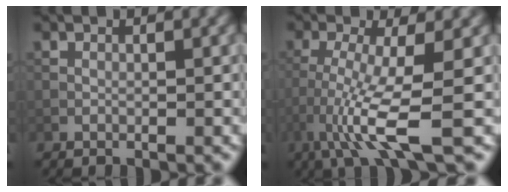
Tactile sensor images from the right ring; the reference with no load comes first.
{"total": 5.9, "force": [-2.5, 0.5, 5.4], "torque": [-0.118, -0.007, -0.053]}